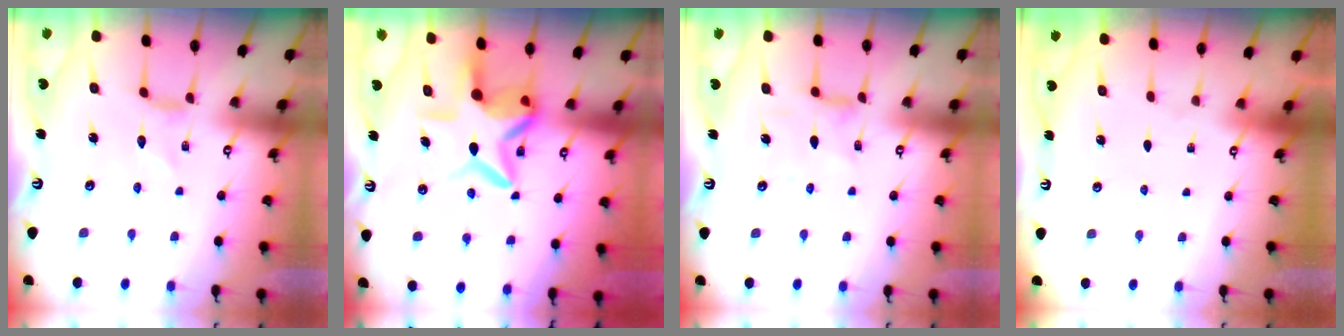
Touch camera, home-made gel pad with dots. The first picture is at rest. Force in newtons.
{"total": 9.9, "press": 9.8, "slide": 1.3}
{"total": 4.6, "press": 4.5, "slide": 0.4}
{"total": 0.0}